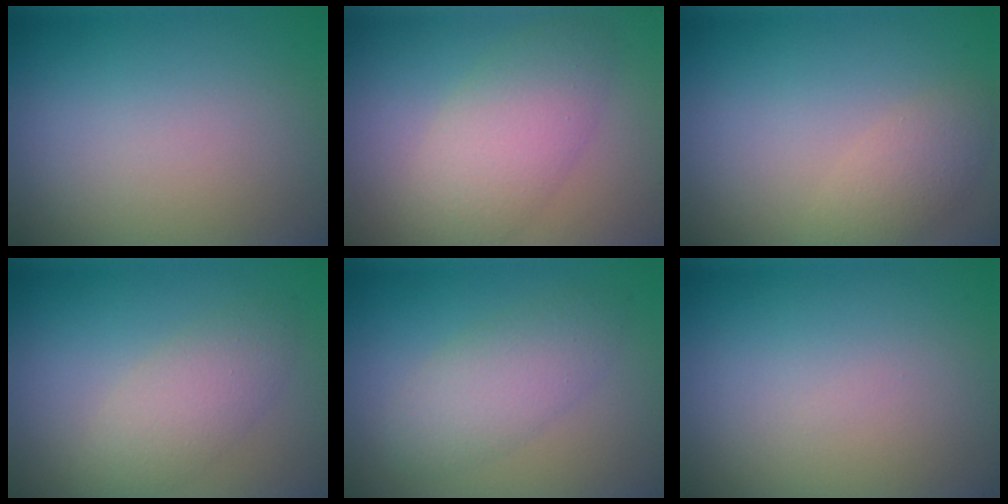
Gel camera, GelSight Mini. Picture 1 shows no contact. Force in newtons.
{"total": 5.3, "press": 5.3, "slide": 0.3}
{"total": 2.4, "press": 2.4, "slide": 0.2}
{"total": 3.4, "press": 3.4, "slide": 0.0}
{"total": 3.8, "press": 3.8, "slide": 0.1}
{"total": 0.0}